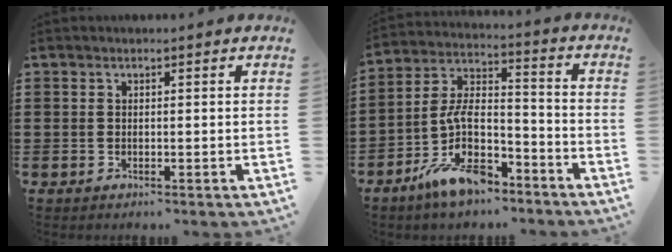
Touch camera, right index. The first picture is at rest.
{"total": 10.5, "force": [-6.3, 4.9, 6.7], "torque": [-0.150, 0.009, -0.126]}